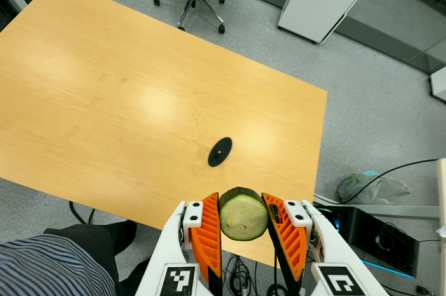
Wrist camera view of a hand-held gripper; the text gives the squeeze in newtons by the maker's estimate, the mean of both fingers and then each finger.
{"total": 11.3, "left": 12.6, "right": 9.9}